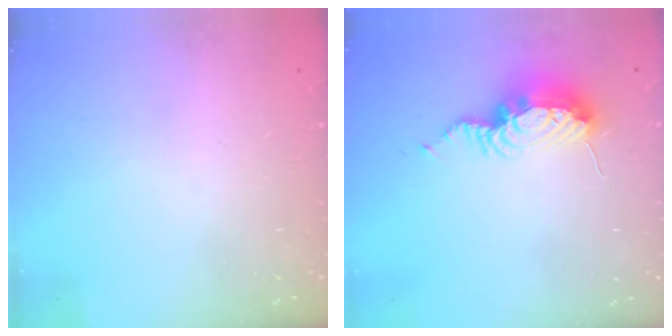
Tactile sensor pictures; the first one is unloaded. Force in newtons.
{"total": 9.2, "press": 9.1, "slide": 0.7}